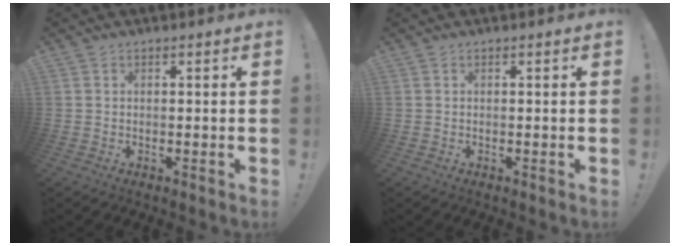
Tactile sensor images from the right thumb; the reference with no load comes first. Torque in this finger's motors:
{"motor_torque": [0.10, -0.02, 0.06, -0.13, 0.00]}